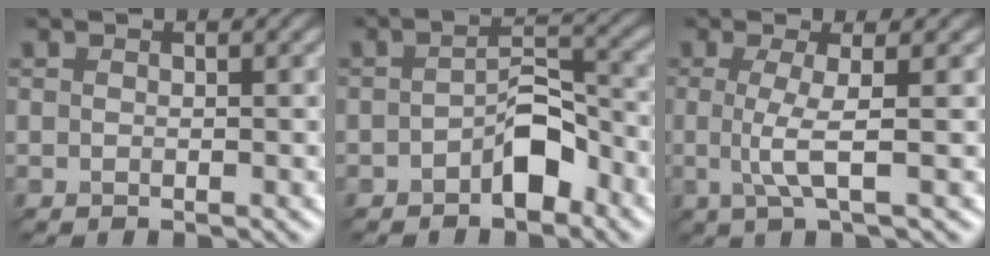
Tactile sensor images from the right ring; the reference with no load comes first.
{"total": 3.2, "force": [-2.4, 0.8, 1.9], "torque": [-0.034, 0.021, -0.032]}
{"total": 2.3, "force": [0.0, 0.0, 2.3], "torque": [-0.054, 0.002, 0.008]}